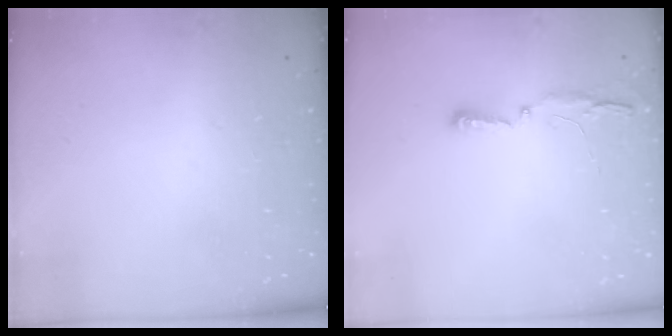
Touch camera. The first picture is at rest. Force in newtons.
{"total": 3.5, "press": 3.4, "slide": 0.8}